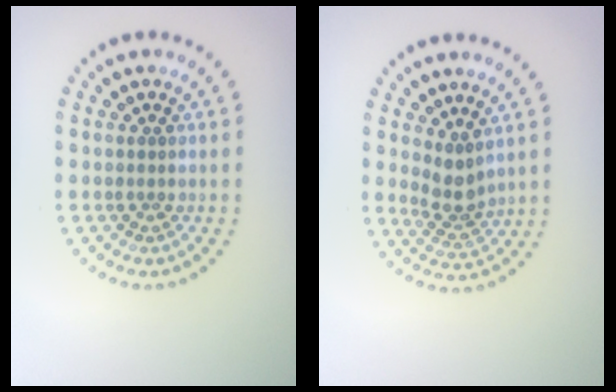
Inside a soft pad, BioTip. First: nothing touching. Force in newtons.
{"total": 2.6, "press": 2.1, "slide": 1.6}